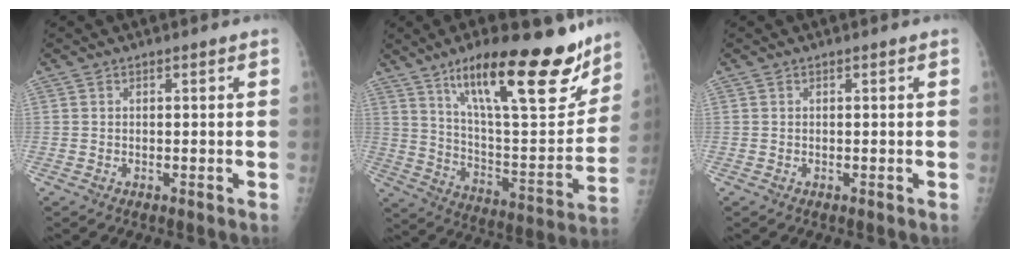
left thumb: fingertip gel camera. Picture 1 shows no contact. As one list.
[{"total": 26.2, "force": [16.8, 7.6, 18.5], "torque": [-0.241, -0.069, 0.272]}, {"total": 0.0}]